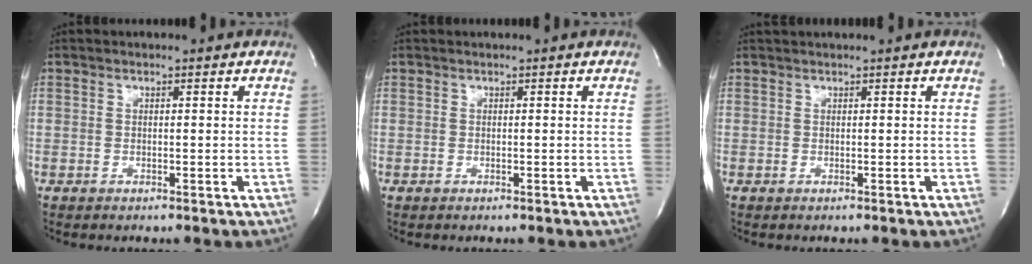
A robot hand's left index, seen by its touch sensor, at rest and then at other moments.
{"total": 0.0}
{"total": 1.9, "force": [1.8, -0.1, 0.6], "torque": [-0.005, 0.020, 0.031]}